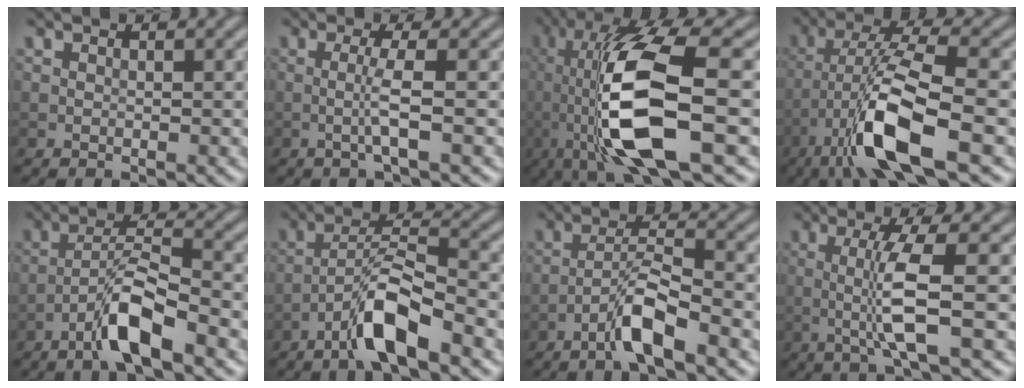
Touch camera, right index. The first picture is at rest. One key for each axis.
{"total": 2.5, "fx": -0.5, "fy": 0.0, "fz": 2.4, "tx": -0.051, "ty": 0.000, "tz": -0.013}
{"total": 13.5, "fx": -1.3, "fy": 4.1, "fz": 12.8, "tx": -0.234, "ty": -0.008, "tz": -0.025}
{"total": 9.3, "fx": -4.6, "fy": 1.9, "fz": 7.8, "tx": -0.151, "ty": 0.006, "tz": -0.091}
{"total": 5.3, "fx": -3.2, "fy": 0.9, "fz": 4.2, "tx": -0.077, "ty": 0.015, "tz": -0.064}
{"total": 5.9, "fx": -3.6, "fy": 1.1, "fz": 4.5, "tx": -0.082, "ty": 0.014, "tz": -0.070}
{"total": 4.4, "fx": -2.7, "fy": 0.6, "fz": 3.4, "tx": -0.064, "ty": 0.016, "tz": -0.057}
{"total": 4.5, "fx": -0.6, "fy": 0.2, "fz": 4.5, "tx": -0.094, "ty": 0.002, "tz": -0.014}